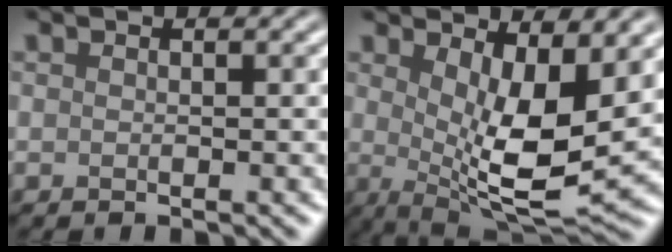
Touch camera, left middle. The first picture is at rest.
{"total": 8.8, "force": [1.6, 3.2, 8.0], "torque": [-0.136, -0.019, 0.031]}